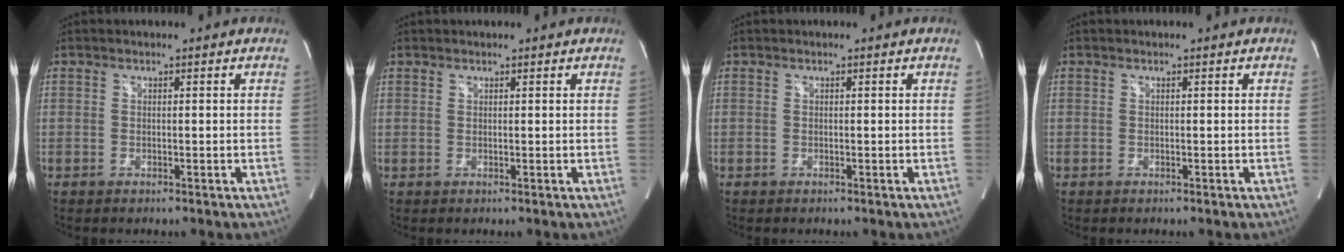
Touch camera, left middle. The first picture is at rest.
{"total": 0.6, "force": [0.5, 0.4, 0.0], "torque": [0.000, 0.003, 0.007]}
{"total": 0.0}
{"total": 0.0}